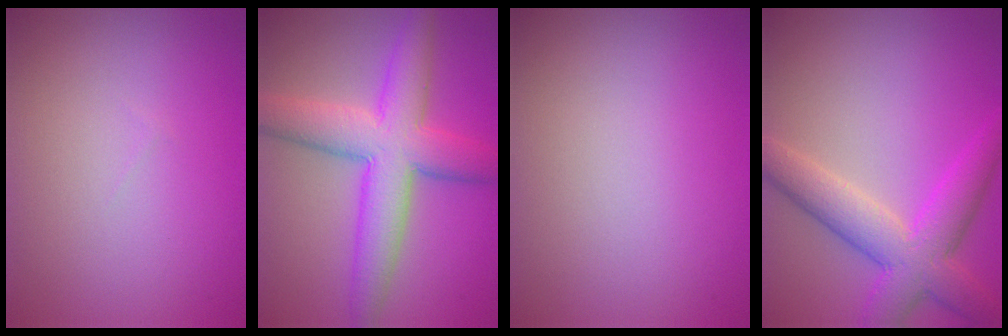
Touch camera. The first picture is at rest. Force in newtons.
{"total": 7.9, "press": 7.9, "slide": 0.4}
{"total": 0.0}
{"total": 6.2, "press": 6.2, "slide": 0.2}